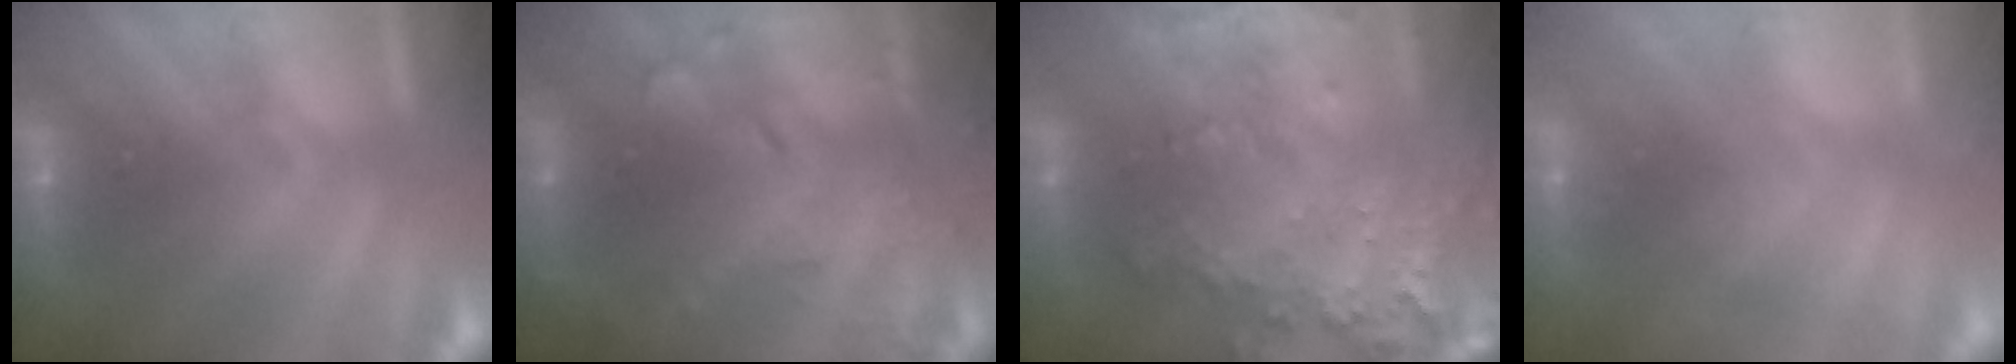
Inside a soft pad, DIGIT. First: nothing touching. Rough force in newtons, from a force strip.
{"total": 8.5}
{"total": 7.7}
{"total": 2.4}